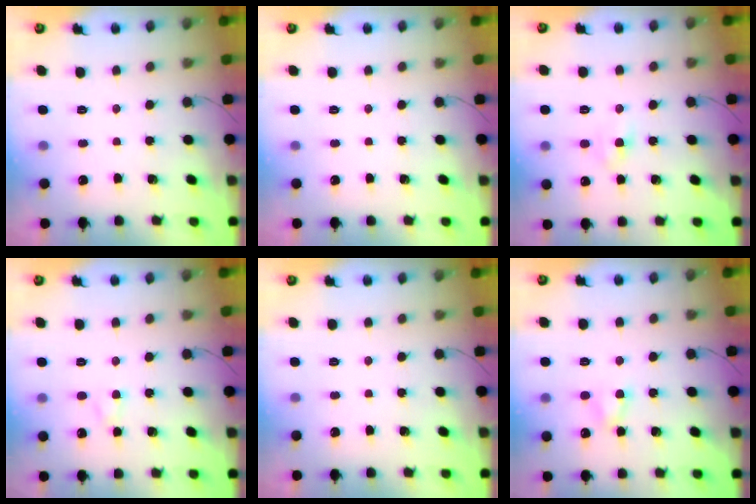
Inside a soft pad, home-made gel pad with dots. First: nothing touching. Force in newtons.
{"total": 0.0}
{"total": 3.8, "press": 3.7, "slide": 1.0}
{"total": 2.7, "press": 2.5, "slide": 1.1}
{"total": 0.0}
{"total": 3.7, "press": 3.7, "slide": 0.7}